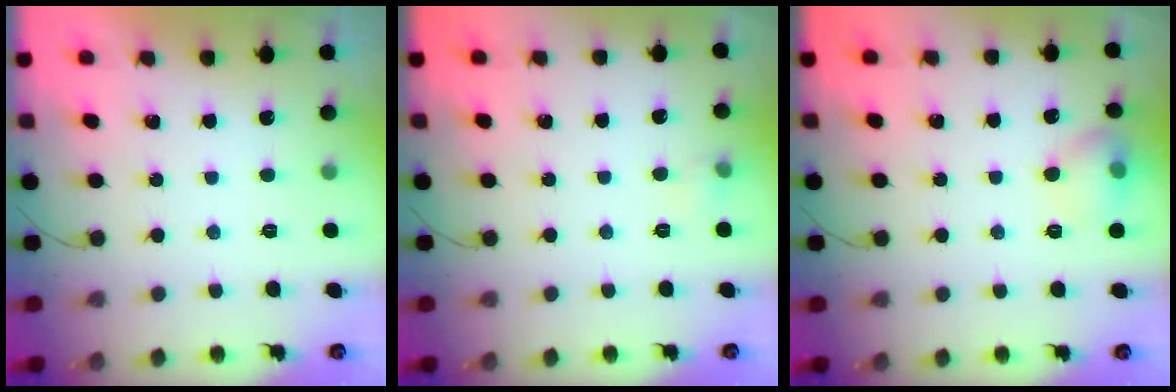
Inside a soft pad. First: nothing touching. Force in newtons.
{"total": 3.7, "press": 3.5, "slide": 1.1}
{"total": 8.2, "press": 8.1, "slide": 1.1}